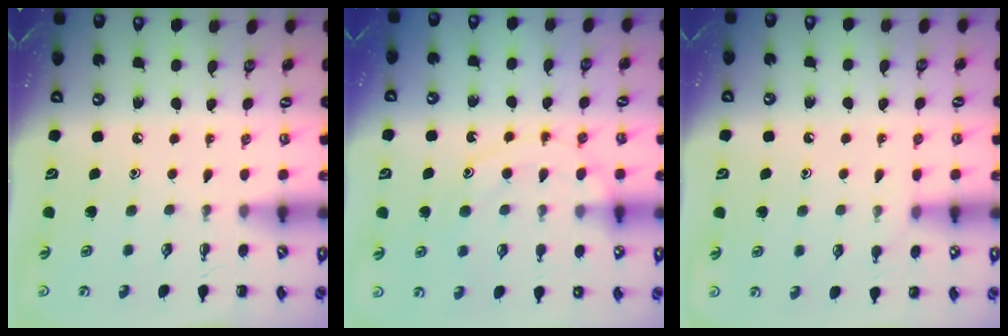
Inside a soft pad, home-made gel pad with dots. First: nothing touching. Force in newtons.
{"total": 11.8, "press": 11.7, "slide": 1.1}
{"total": 5.7, "press": 5.5, "slide": 1.5}